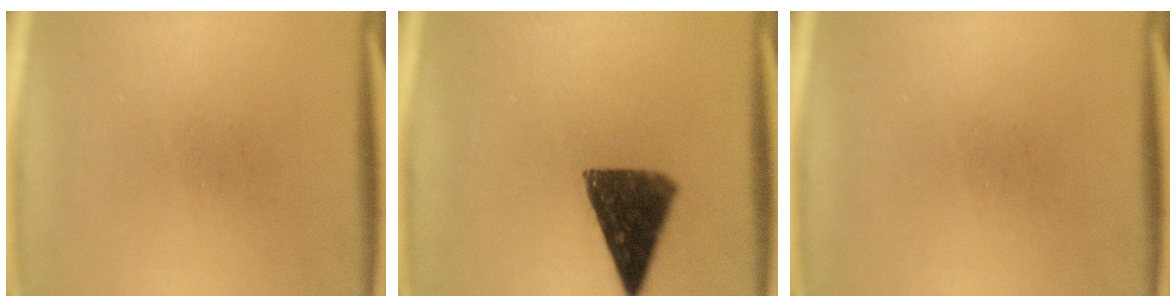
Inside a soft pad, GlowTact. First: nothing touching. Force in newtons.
{"total": 11.0}
{"total": 0.0}